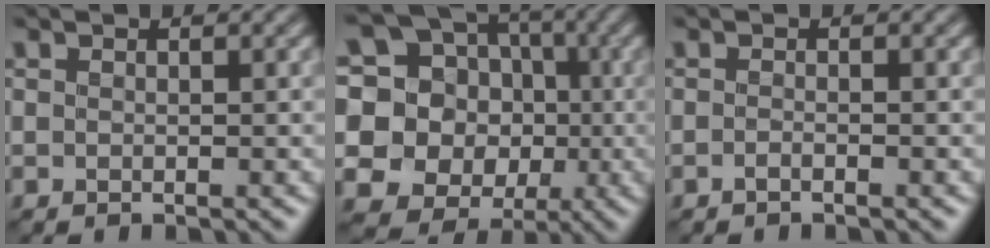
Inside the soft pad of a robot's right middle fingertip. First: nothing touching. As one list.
[{"total": 16.3, "force": [2.1, 15.4, 5.2], "torque": [-0.168, 0.041, 0.011]}, {"total": 0.7, "force": [-0.5, 0.2, 0.5], "torque": [-0.009, -0.001, -0.010]}]